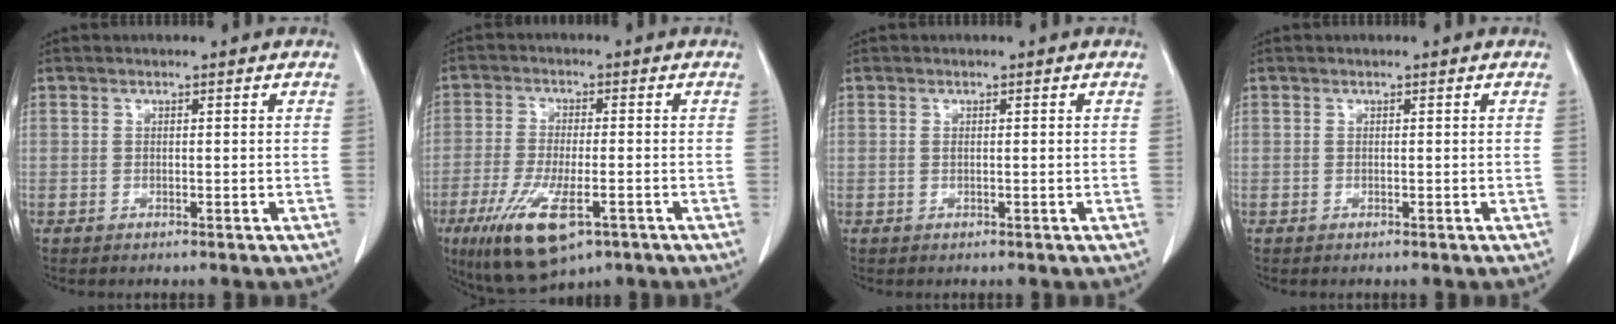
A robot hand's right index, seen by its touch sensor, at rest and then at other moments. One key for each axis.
{"total": 11.4, "fx": -5.7, "fy": 3.3, "fz": 9.3, "tx": -0.179, "ty": -0.026, "tz": -0.089}
{"total": 0.7, "fx": 0.1, "fy": 0.1, "fz": 0.7, "tx": -0.017, "ty": -0.001, "tz": 0.004}
{"total": 0.0}